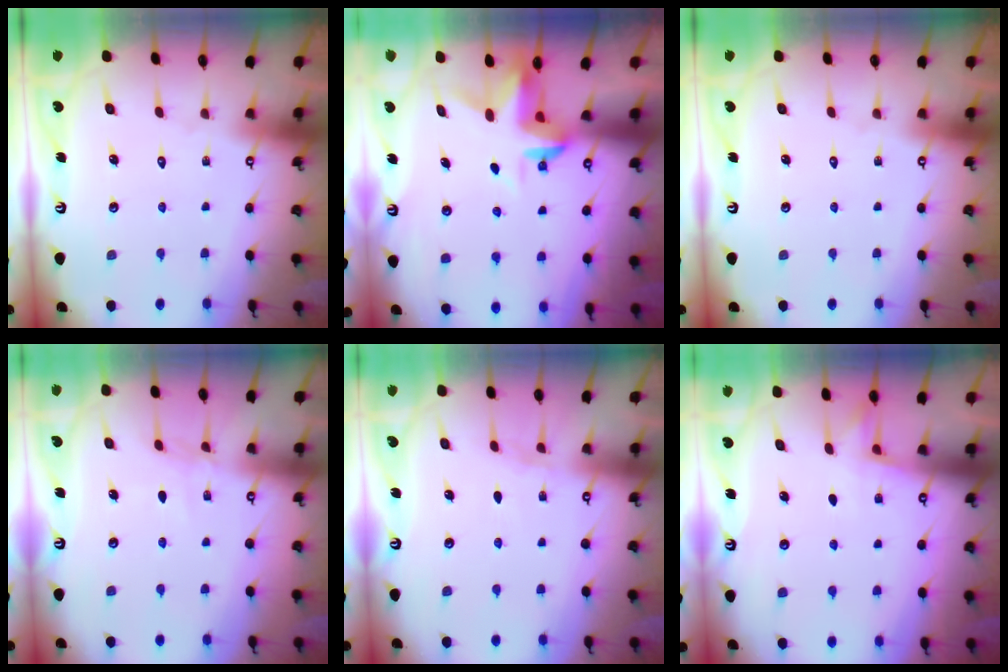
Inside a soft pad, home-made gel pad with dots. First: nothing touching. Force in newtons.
{"total": 3.3, "press": 3.2, "slide": 0.5}
{"total": 0.0}
{"total": 4.3, "press": 4.3, "slide": 0.4}
{"total": 2.9, "press": 2.8, "slide": 0.7}
{"total": 4.1, "press": 3.8, "slide": 1.5}